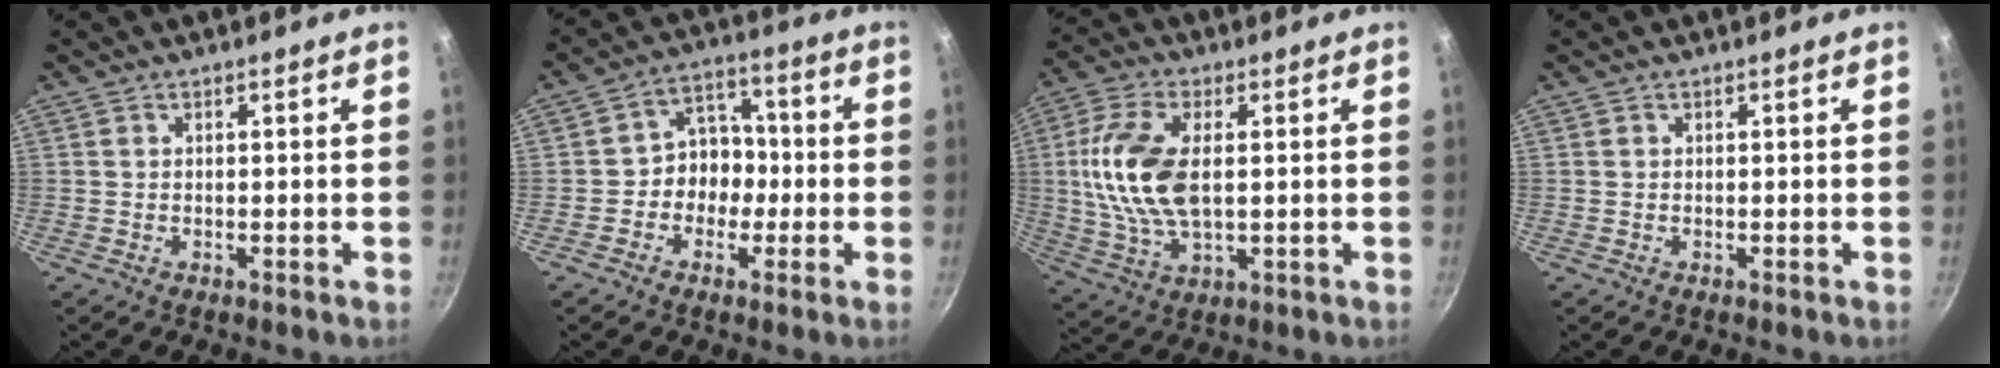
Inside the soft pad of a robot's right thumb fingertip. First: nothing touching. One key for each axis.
{"total": 7.9, "fx": -1.6, "fy": 6.8, "fz": 3.8, "tx": -0.005, "ty": 0.032, "tz": -0.038}
{"total": 14.5, "fx": 1.4, "fy": 7.6, "fz": 12.3, "tx": -0.245, "ty": 0.002, "tz": 0.026}
{"total": 0.0}